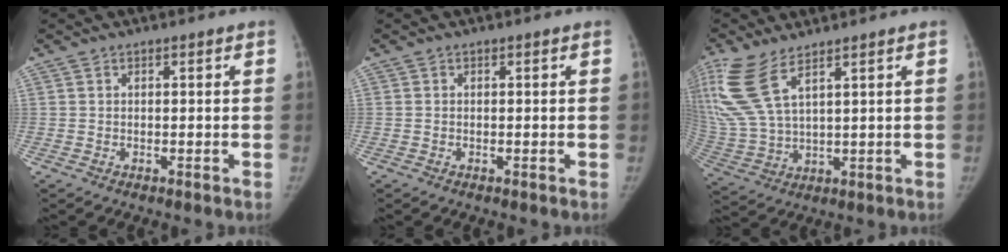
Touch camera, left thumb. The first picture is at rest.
{"total": 0.0}
{"total": 13.9, "force": [7.9, 5.1, 10.2], "torque": [-0.251, -0.022, 0.173]}